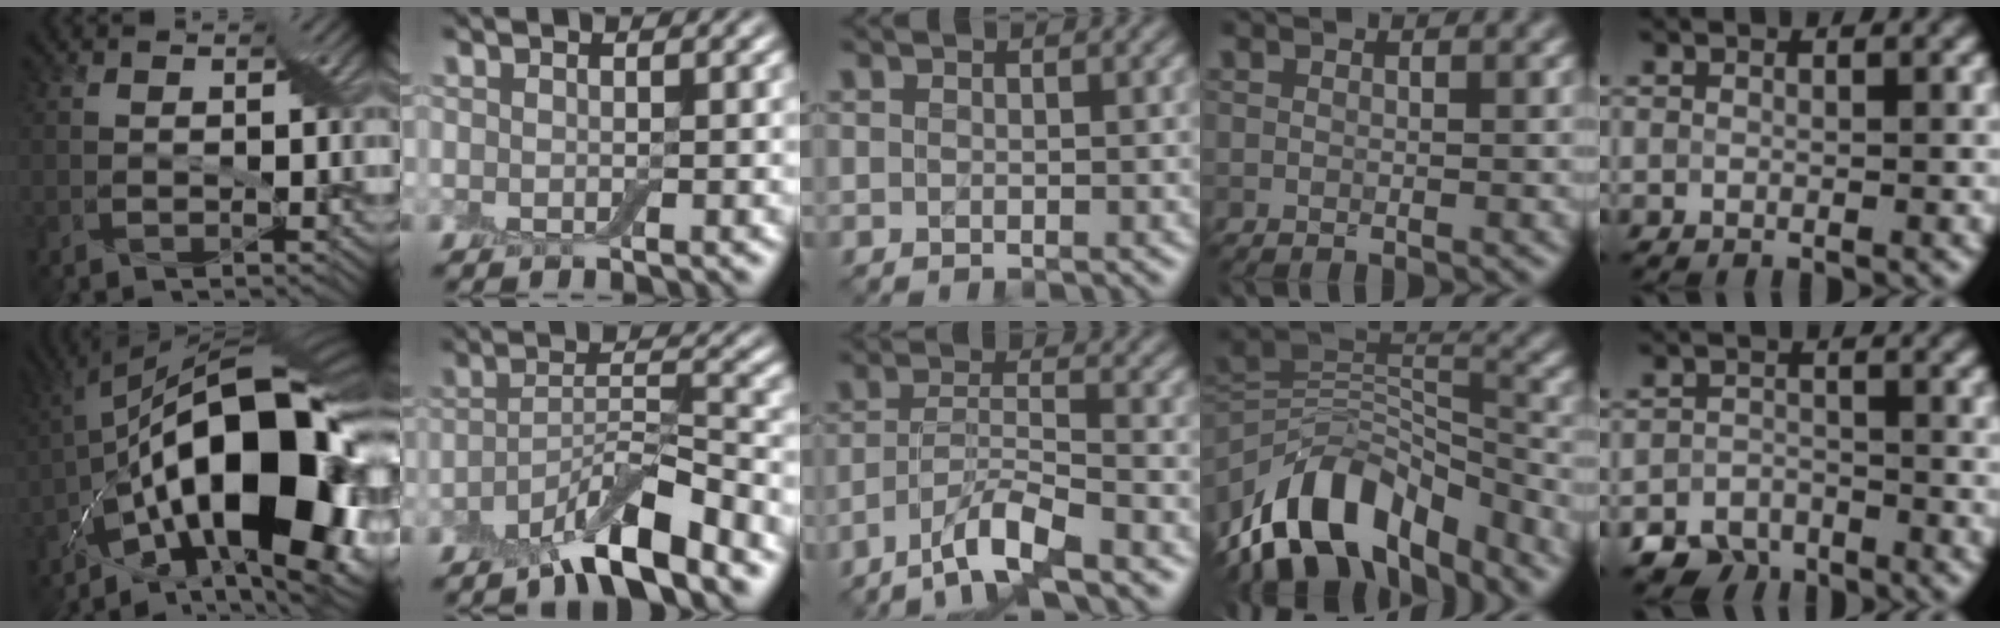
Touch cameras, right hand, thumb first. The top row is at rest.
{"thumb": {"total": 19.2, "force": [-5.7, 7.9, 16.6], "torque": [-0.262, 0.017, -0.111]}, "index": {"total": 6.6, "force": [-4.6, 1.5, 4.4], "torque": [-0.074, -0.001, -0.085]}, "middle": {"total": 5.4, "force": [-4.0, 0.8, 3.6], "torque": [-0.062, 0.003, -0.081]}, "ring": {"total": 11.2, "force": [-7.5, 5.5, 6.3], "torque": [-0.109, 0.014, -0.133]}, "little": {"total": 3.2, "force": [-2.8, 1.5, 0.2], "torque": [0.004, -0.004, -0.056]}}